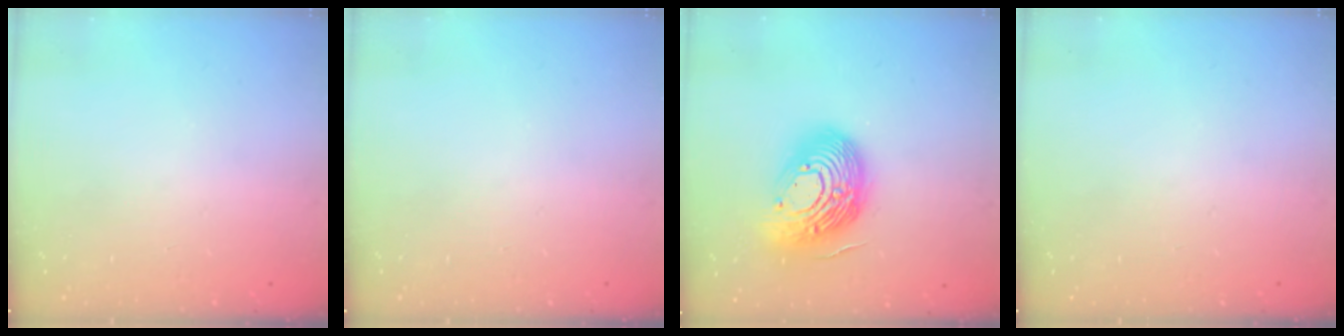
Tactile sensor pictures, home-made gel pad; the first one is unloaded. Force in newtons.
{"total": 0.0}
{"total": 20.9, "press": 20.8, "slide": 1.8}
{"total": 0.0}